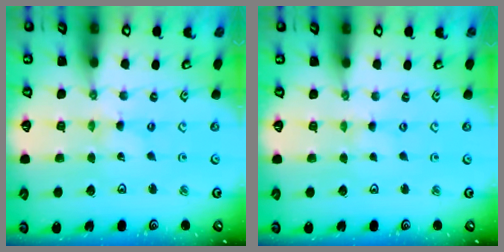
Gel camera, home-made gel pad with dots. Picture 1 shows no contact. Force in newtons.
{"total": 0.0}